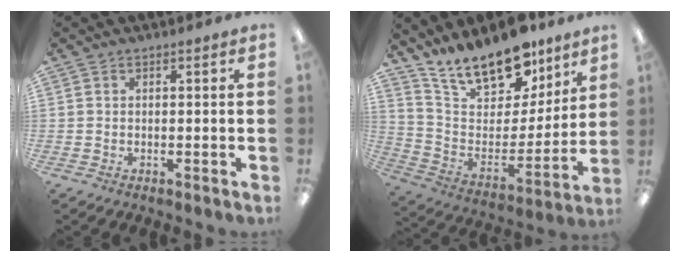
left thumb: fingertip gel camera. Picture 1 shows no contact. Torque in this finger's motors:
{"motor_torque": [0.62, 0.57, 1.10, -1.67, 0.24]}